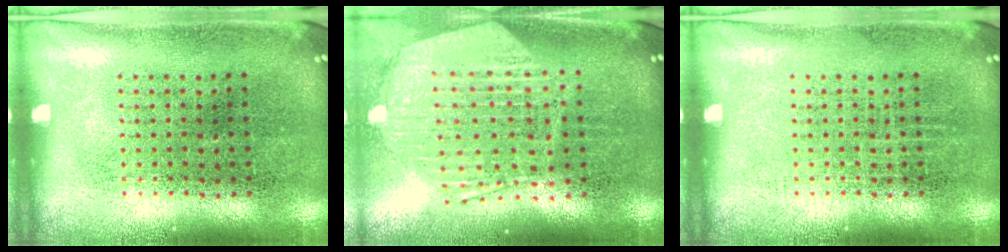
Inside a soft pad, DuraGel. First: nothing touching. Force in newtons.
{"total": 1.7, "press": 1.6, "slide": 0.7}
{"total": 0.0}